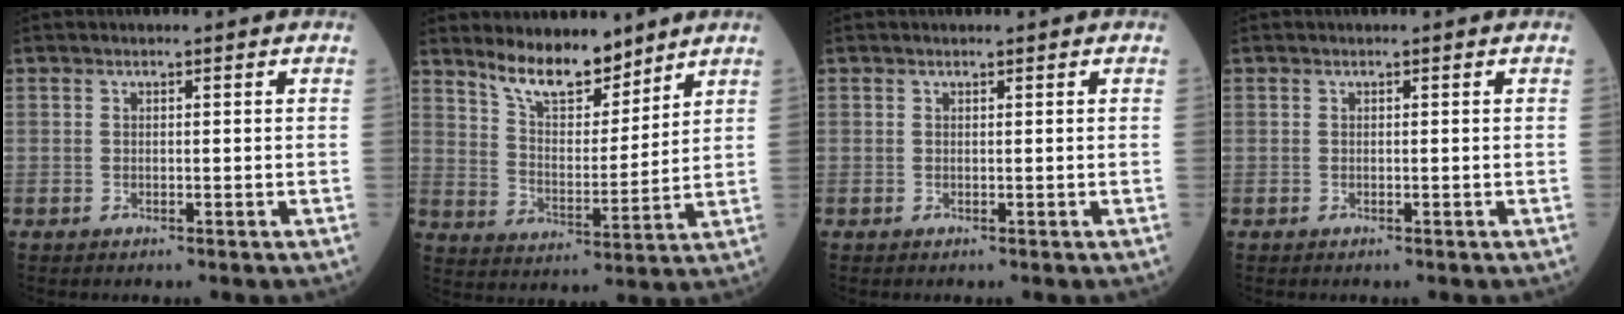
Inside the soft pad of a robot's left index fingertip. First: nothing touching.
{"total": 9.2, "force": [7.8, 2.9, 4.0], "torque": [-0.072, -0.004, 0.146]}
{"total": 0.0}
{"total": 0.0}